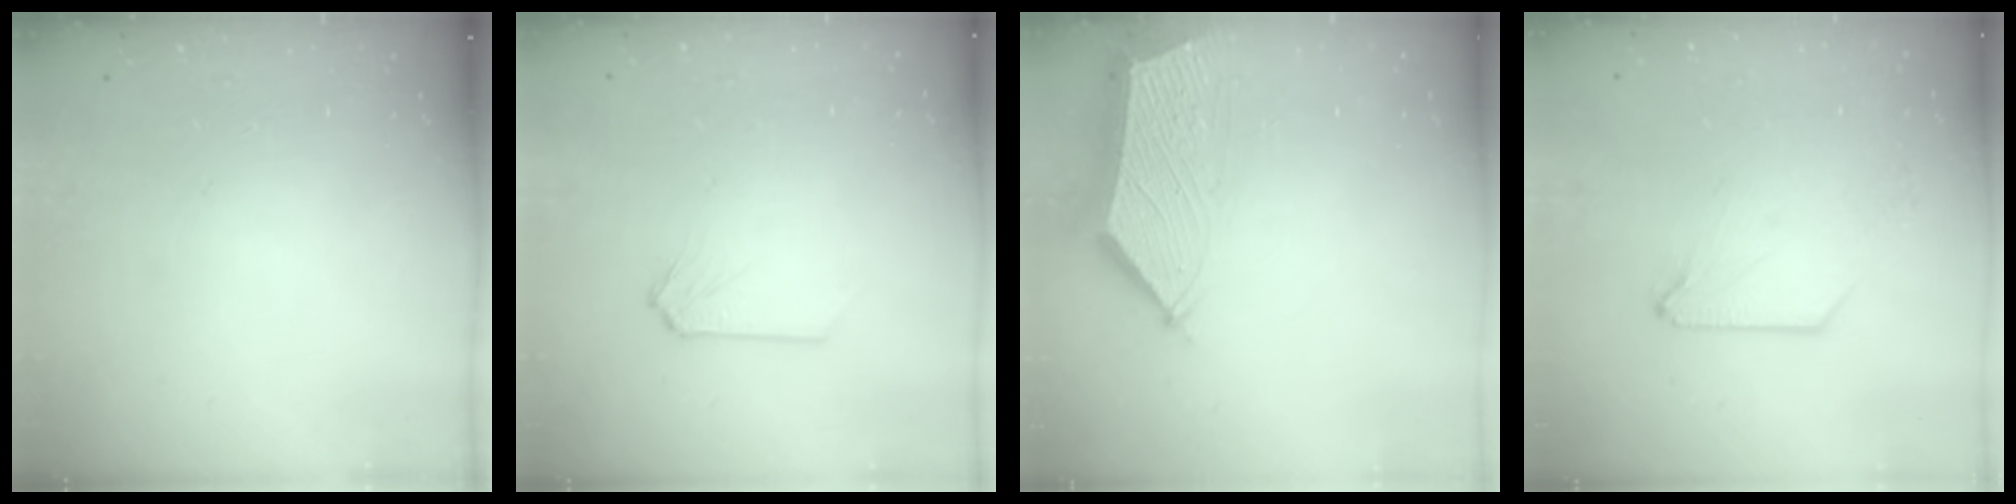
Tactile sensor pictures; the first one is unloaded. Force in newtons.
{"total": 0.0}
{"total": 6.1, "press": 6.0, "slide": 0.8}
{"total": 0.5, "press": 0.5, "slide": 0.0}